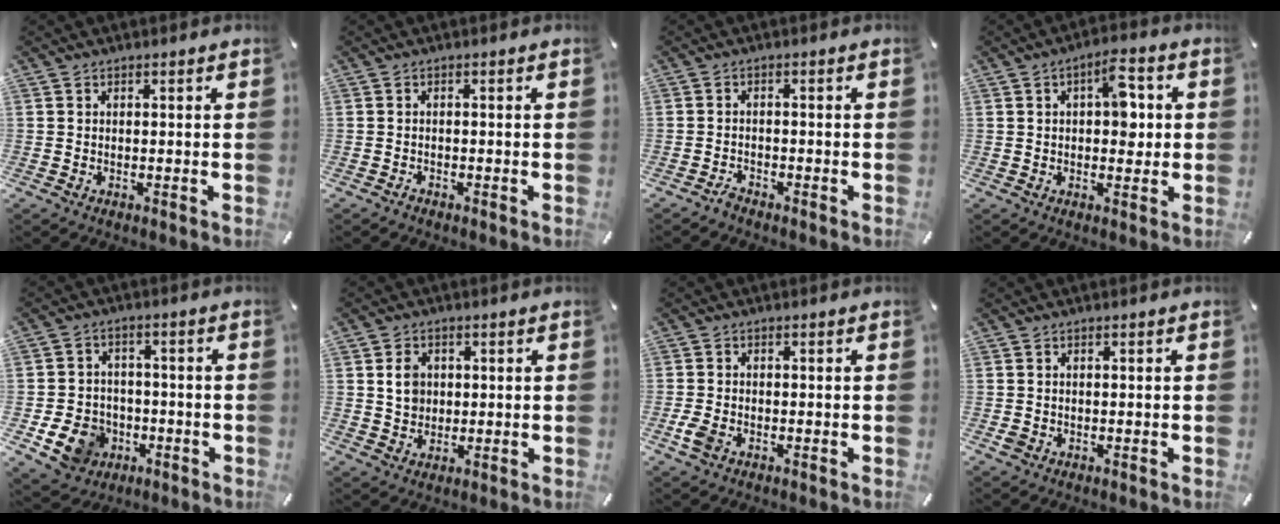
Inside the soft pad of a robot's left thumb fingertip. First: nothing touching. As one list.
[{"total": 0.6, "force": [-0.6, 0.2, 0.1], "torque": [-0.003, 0.002, -0.014]}, {"total": 1.7, "force": [-1.7, 0.4, 0.3], "torque": [-0.009, 0.008, -0.034]}, {"total": 8.2, "force": [1.4, 4.5, 6.7], "torque": [-0.078, -0.004, 0.016]}, {"total": 10.2, "force": [-3.8, 8.5, 4.3], "torque": [-0.099, 0.029, -0.064]}, {"total": 4.8, "force": [0.9, 4.3, 1.9], "torque": [-0.030, 0.003, 0.012]}, {"total": 3.7, "force": [-1.5, 2.3, 2.5], "torque": [-0.060, -0.001, -0.030]}, {"total": 1.2, "force": [-0.4, 1.0, 0.6], "torque": [-0.011, 0.003, -0.008]}]